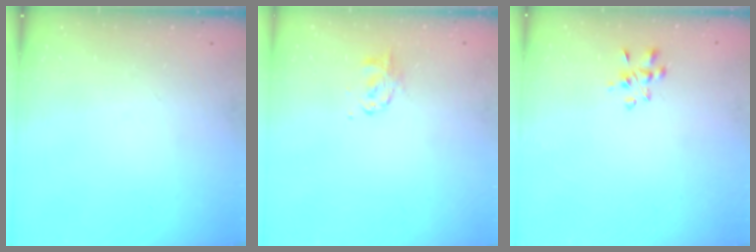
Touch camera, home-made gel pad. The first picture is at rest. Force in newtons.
{"total": 2.8, "press": 2.7, "slide": 0.4}
{"total": 3.3, "press": 3.2, "slide": 1.0}